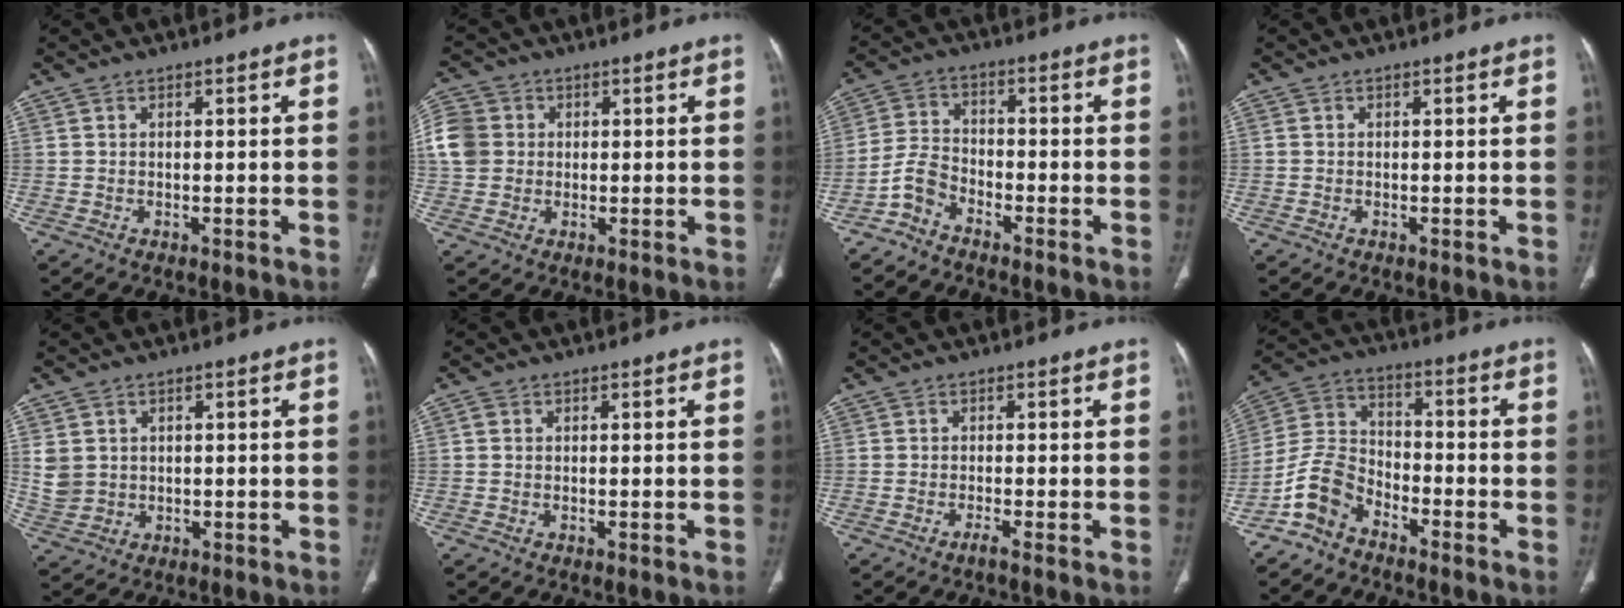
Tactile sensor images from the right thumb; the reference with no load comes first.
{"total": 10.0, "force": [0.9, 8.9, 4.4], "torque": [-0.097, 0.022, 0.017]}
{"total": 4.7, "force": [-3.6, 2.4, 1.8], "torque": [-0.034, 0.028, -0.081]}
{"total": 0.0}
{"total": 4.8, "force": [1.0, 4.2, 2.1], "torque": [-0.039, -0.003, 0.032]}
{"total": 0.7, "force": [0.0, 0.6, 0.3], "torque": [-0.001, 0.002, -0.002]}
{"total": 1.1, "force": [-0.8, -0.3, 0.7], "torque": [-0.017, -0.002, -0.018]}
{"total": 8.6, "force": [-6.1, 5.0, 3.5], "torque": [-0.069, 0.051, -0.132]}